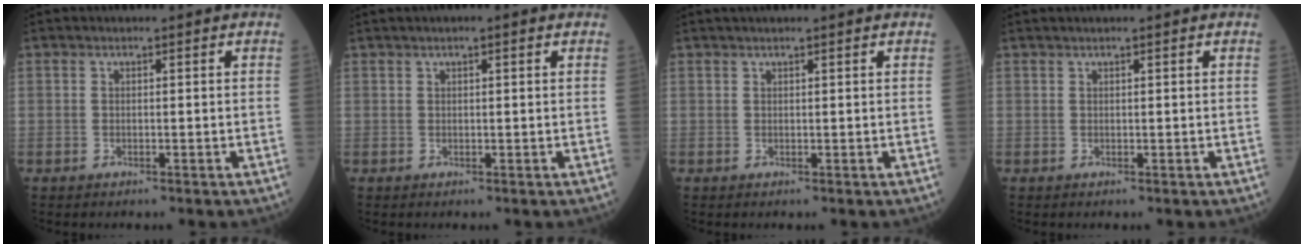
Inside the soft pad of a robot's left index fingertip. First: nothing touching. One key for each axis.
{"total": 2.1, "fx": 1.3, "fy": 0.3, "fz": 1.7, "tx": -0.033, "ty": 0.015, "tz": 0.018}
{"total": 3.4, "fx": 2.8, "fy": 0.1, "fz": 1.8, "tx": -0.019, "ty": 0.032, "tz": 0.043}
{"total": 1.5, "fx": 1.2, "fy": 0.0, "fz": 0.8, "tx": -0.012, "ty": 0.020, "tz": 0.023}